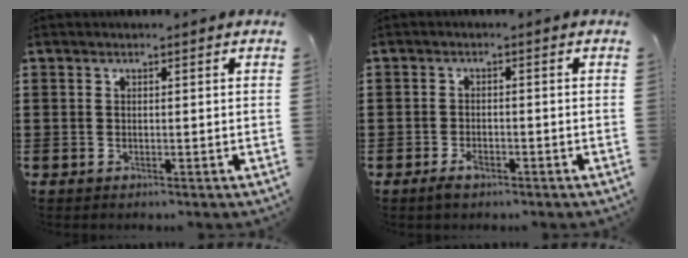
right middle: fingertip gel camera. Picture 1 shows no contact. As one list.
[{"total": 2.2, "force": [-1.3, 0.9, 1.5], "torque": [-0.035, -0.003, -0.027]}]